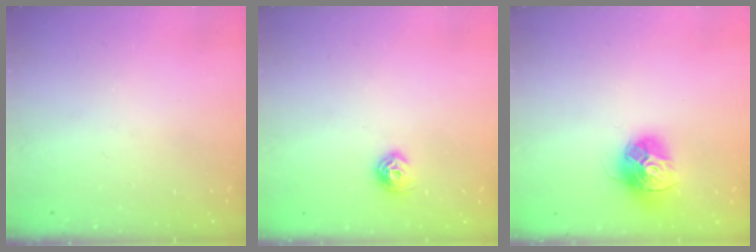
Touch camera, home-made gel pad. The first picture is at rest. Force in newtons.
{"total": 7.2, "press": 7.1, "slide": 0.4}
{"total": 14.4, "press": 14.3, "slide": 1.5}